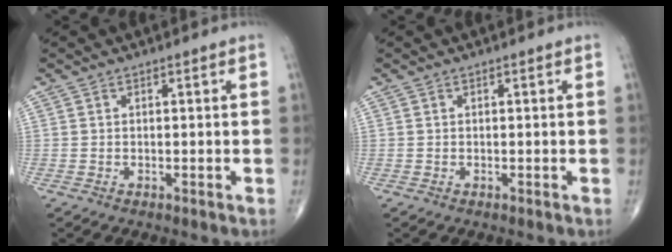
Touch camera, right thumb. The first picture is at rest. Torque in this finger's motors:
{"motor_torque": [0.00, 0.00, -0.02, 0.02, 0.02]}